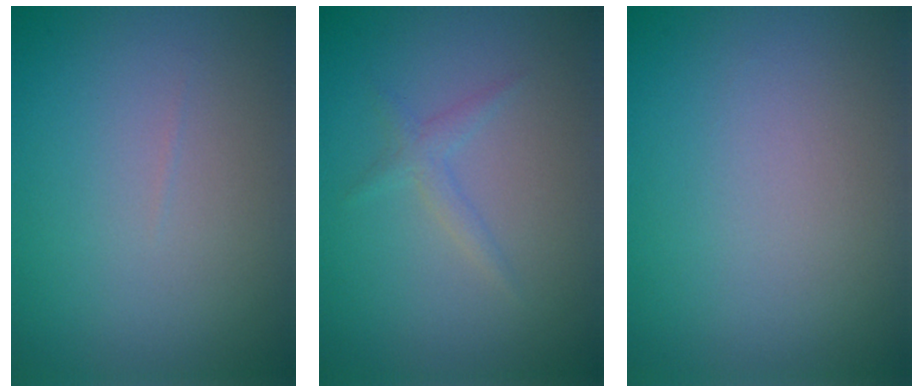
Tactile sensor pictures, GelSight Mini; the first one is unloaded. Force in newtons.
{"total": 1.2, "press": 1.2, "slide": 0.0}
{"total": 0.0}